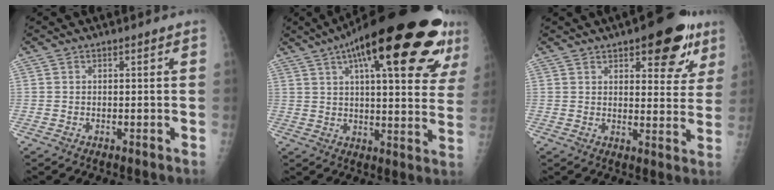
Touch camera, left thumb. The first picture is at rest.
{"total": 30.5, "force": [15.9, 8.5, 24.6], "torque": [-0.305, 0.001, 0.226]}
{"total": 13.3, "force": [7.6, 5.6, 9.4], "torque": [-0.068, -0.029, 0.095]}